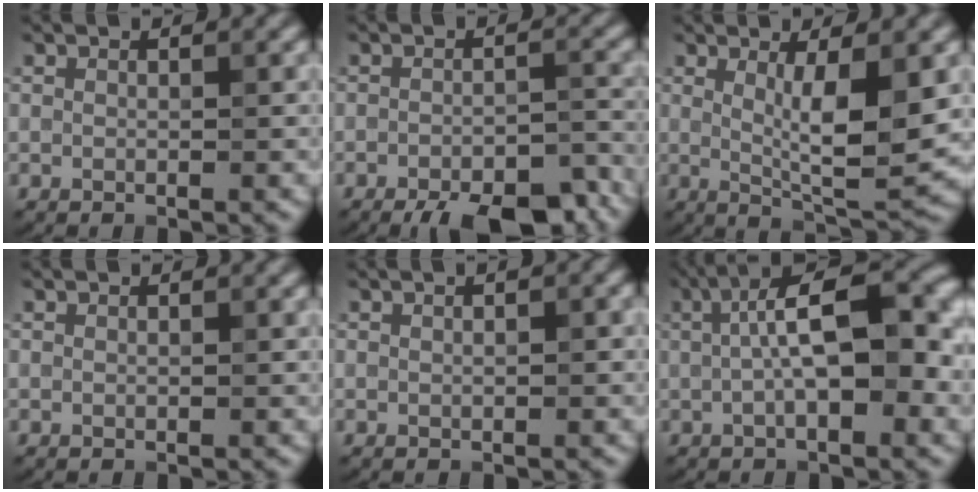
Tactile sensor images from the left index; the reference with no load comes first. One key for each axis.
{"total": 8.8, "fx": -6.8, "fy": 2.9, "fz": 4.9, "tx": -0.055, "ty": -0.014, "tz": -0.082}
{"total": 6.7, "fx": 0.9, "fy": 1.5, "fz": 6.5, "tx": -0.100, "ty": -0.015, "tz": 0.021}
{"total": 0.0}
{"total": 1.9, "fx": 0.6, "fy": 0.7, "fz": 1.6, "tx": -0.015, "ty": 0.002, "tz": 0.008}
{"total": 11.7, "fx": 1.4, "fy": 4.2, "fz": 10.8, "tx": -0.154, "ty": 0.025, "tz": 0.017}